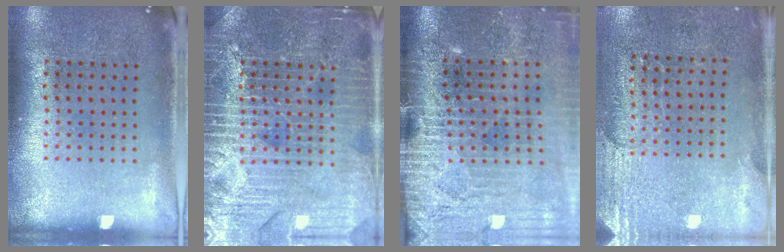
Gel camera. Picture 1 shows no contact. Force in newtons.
{"total": 4.6, "press": 4.6, "slide": 0.6}
{"total": 4.0, "press": 3.5, "slide": 1.9}
{"total": 2.6, "press": 2.3, "slide": 1.2}